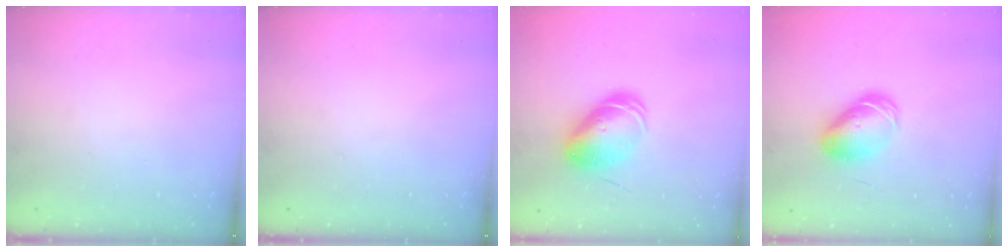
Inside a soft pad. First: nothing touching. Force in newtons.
{"total": 0.0}
{"total": 9.7, "press": 9.6, "slide": 1.5}
{"total": 9.3, "press": 9.2, "slide": 1.6}